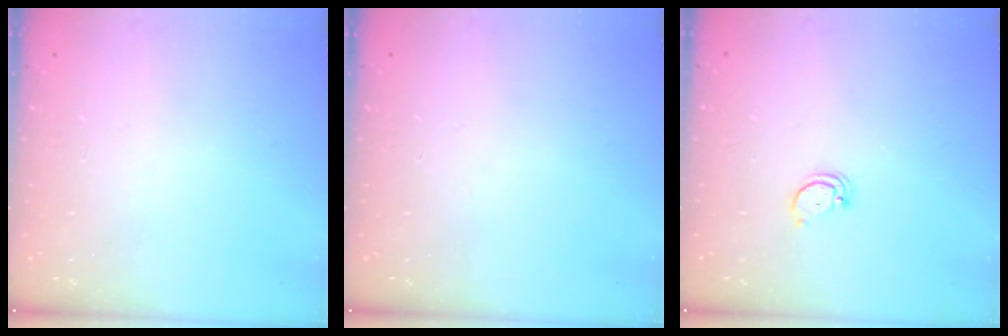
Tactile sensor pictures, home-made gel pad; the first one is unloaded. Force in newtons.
{"total": 0.0}
{"total": 2.0, "press": 2.0, "slide": 0.2}